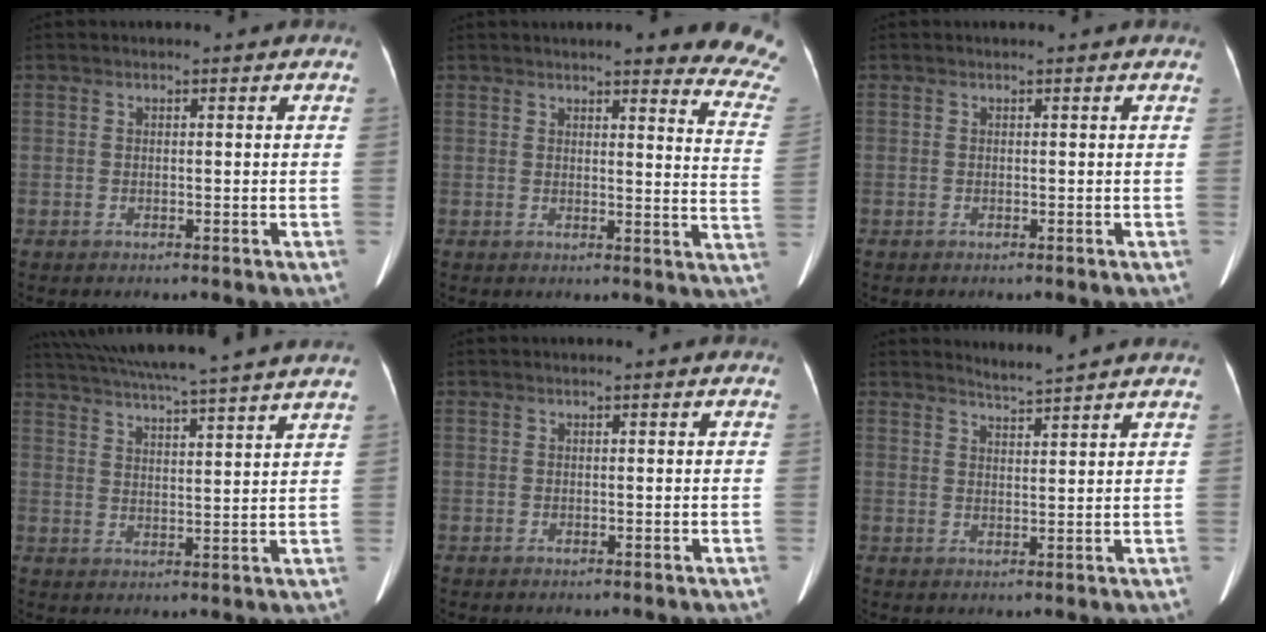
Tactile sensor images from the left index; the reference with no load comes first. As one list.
[{"total": 15.3, "force": [14.3, 1.3, 5.3], "torque": [-0.033, -0.071, 0.129]}, {"total": 0.0}, {"total": 21.6, "force": [19.2, -0.6, 9.8], "torque": [-0.172, 0.007, 0.263]}, {"total": 0.0}, {"total": 3.8, "force": [3.6, -1.2, 0.4], "torque": [-0.015, -0.005, 0.054]}]